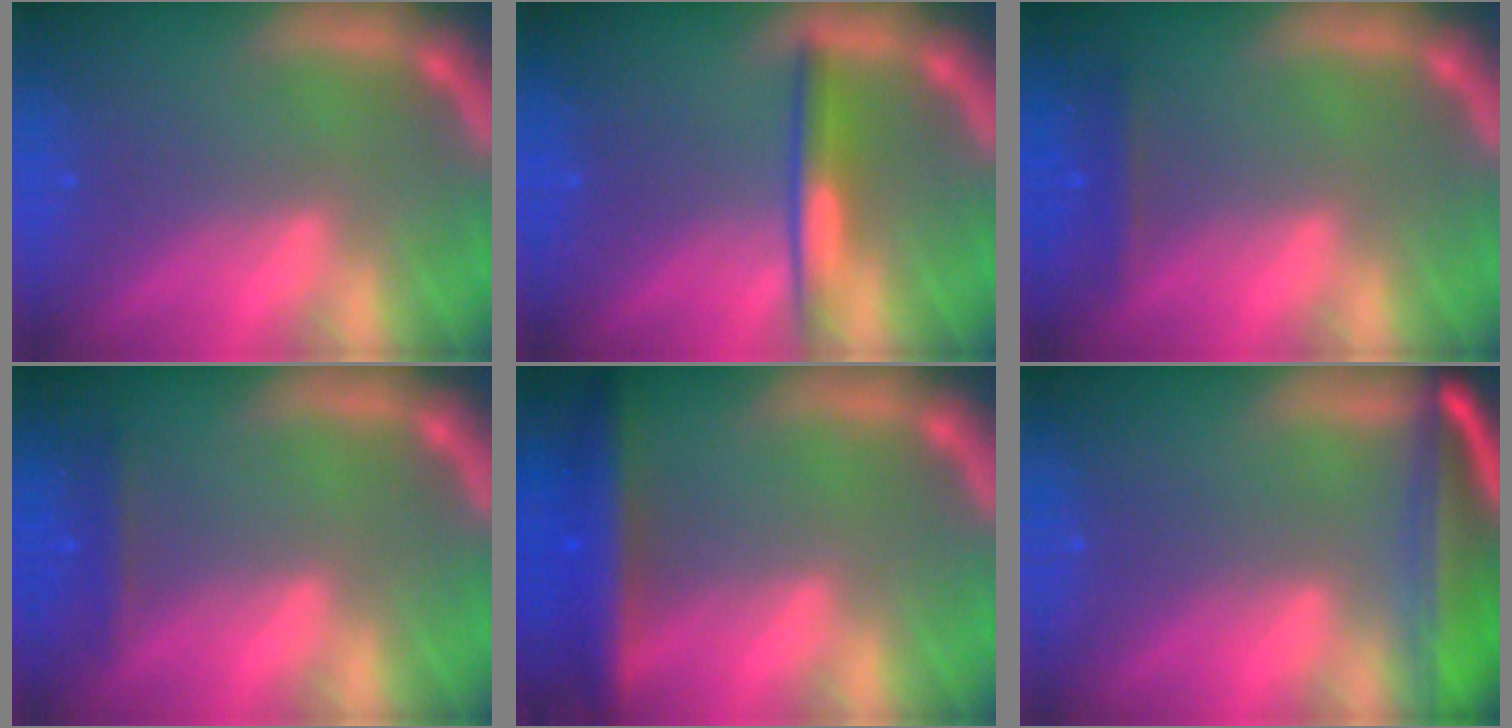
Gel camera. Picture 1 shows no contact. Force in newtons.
{"total": 3.0}
{"total": 1.4}
{"total": 1.4}
{"total": 5.0}
{"total": 8.6}